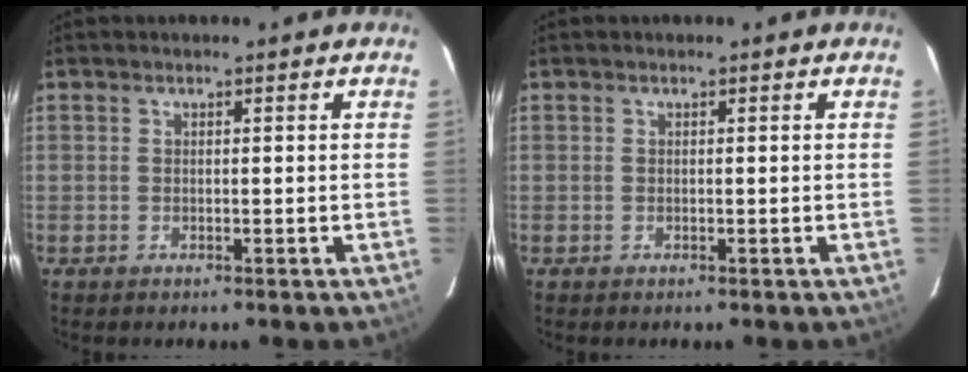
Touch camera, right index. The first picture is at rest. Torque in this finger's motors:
{"motor_torque": [0.00, 0.00, 0.01, 0.01]}